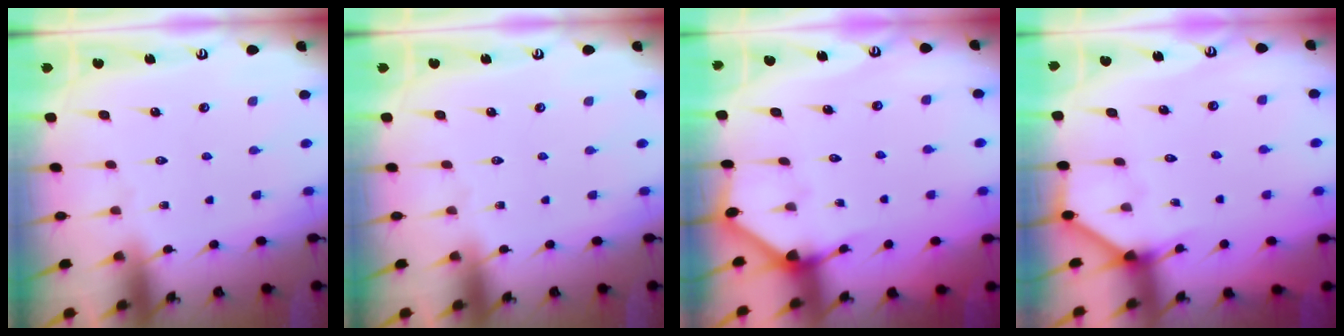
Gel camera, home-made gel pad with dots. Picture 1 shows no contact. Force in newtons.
{"total": 0.0}
{"total": 2.3, "press": 2.3, "slide": 0.2}
{"total": 3.5, "press": 3.4, "slide": 0.4}